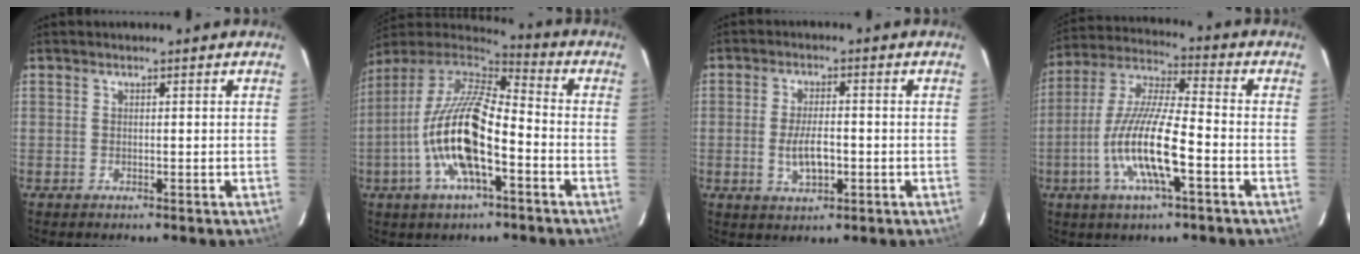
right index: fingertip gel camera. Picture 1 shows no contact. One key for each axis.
{"total": 18.0, "fx": -6.0, "fy": 6.0, "fz": 15.9, "tx": -0.308, "ty": -0.015, "tz": -0.121}
{"total": 5.9, "fx": -1.3, "fy": 2.4, "fz": 5.2, "tx": -0.103, "ty": -0.004, "tz": -0.019}
{"total": 14.5, "fx": -5.0, "fy": 2.6, "fz": 13.4, "tx": -0.271, "ty": -0.007, "tz": -0.101}